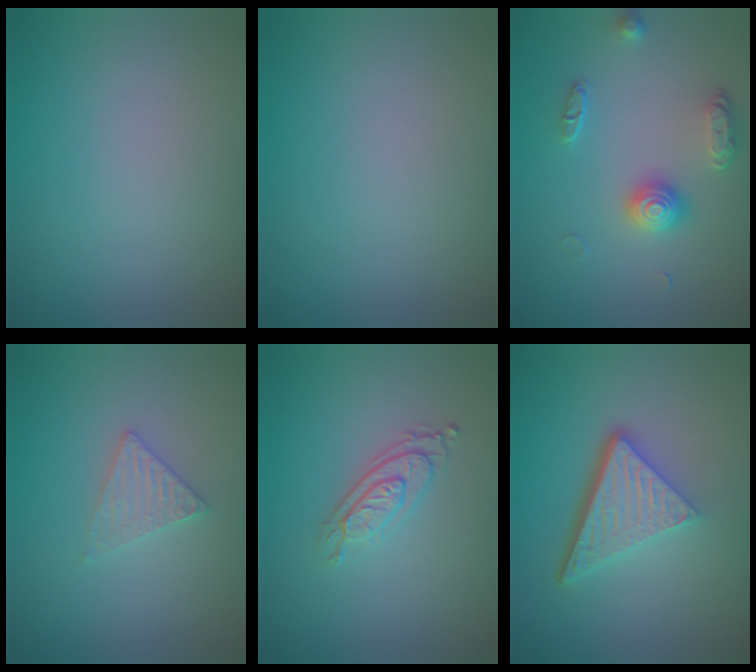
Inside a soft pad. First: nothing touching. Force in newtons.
{"total": 0.0}
{"total": 2.6, "press": 2.2, "slide": 1.5}
{"total": 1.8, "press": 1.8, "slide": 0.3}
{"total": 2.8, "press": 2.2, "slide": 1.7}
{"total": 5.6, "press": 3.7, "slide": 4.2}